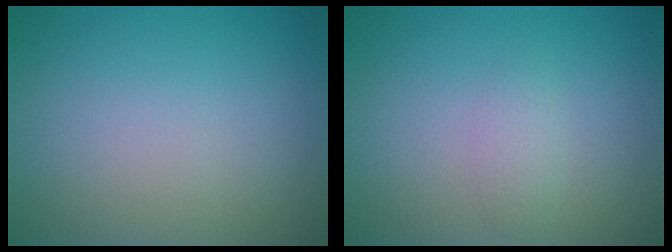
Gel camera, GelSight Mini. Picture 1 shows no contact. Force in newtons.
{"total": 1.2, "press": 1.2, "slide": 0.1}